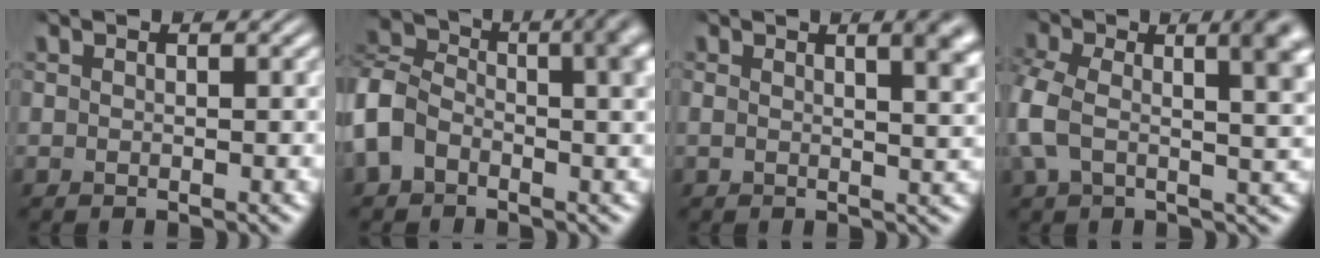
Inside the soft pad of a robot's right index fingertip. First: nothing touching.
{"total": 7.5, "force": [-1.0, 5.6, 4.9], "torque": [-0.091, -0.007, -0.023]}
{"total": 3.9, "force": [1.7, 0.8, 3.4], "torque": [-0.032, 0.007, 0.024]}
{"total": 7.1, "force": [1.1, 3.3, 6.1], "torque": [-0.111, -0.007, 0.022]}